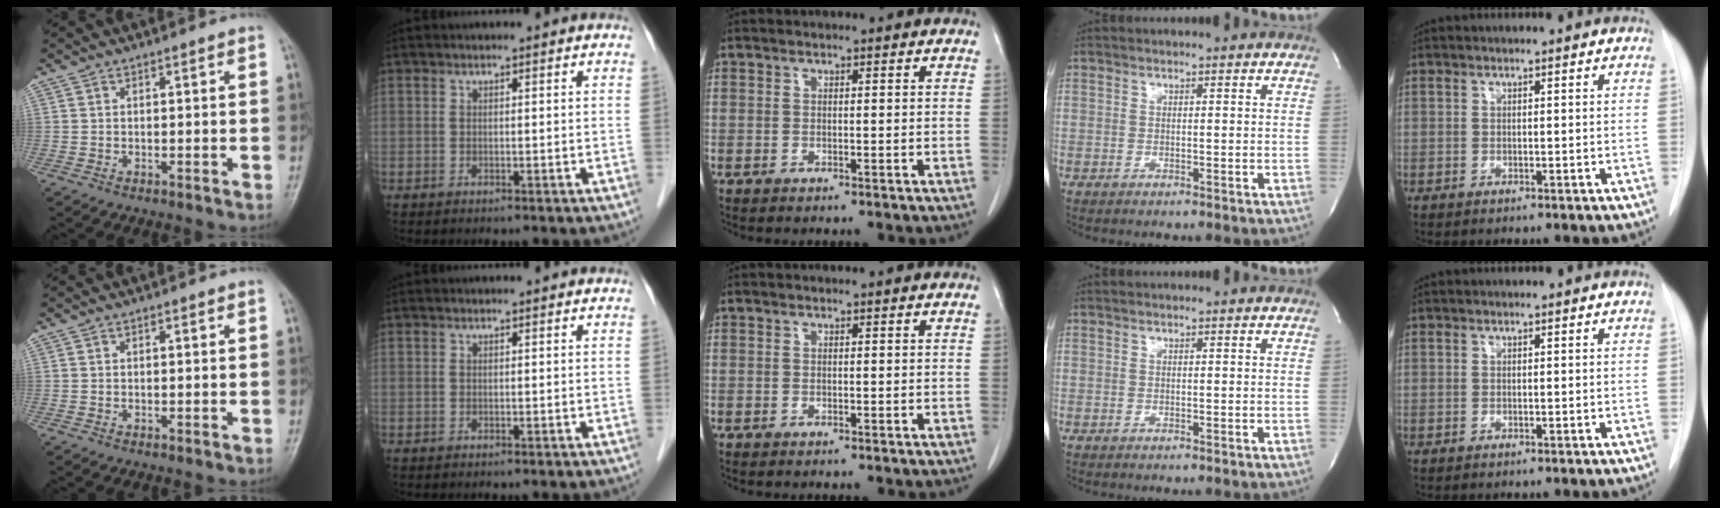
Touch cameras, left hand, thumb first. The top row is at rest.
{}